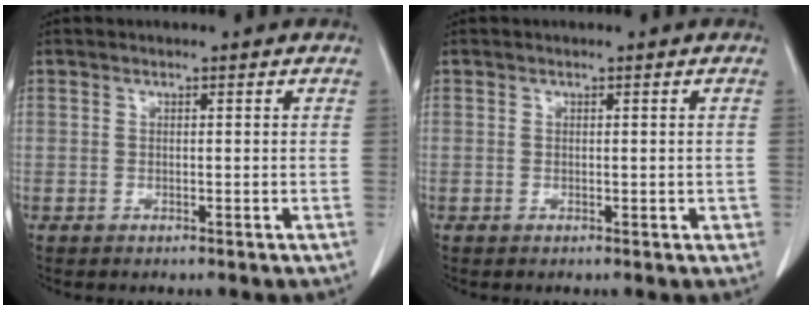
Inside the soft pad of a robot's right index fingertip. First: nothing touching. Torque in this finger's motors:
{"motor_torque": [-0.05, 0.12, 0.02, 0.04]}